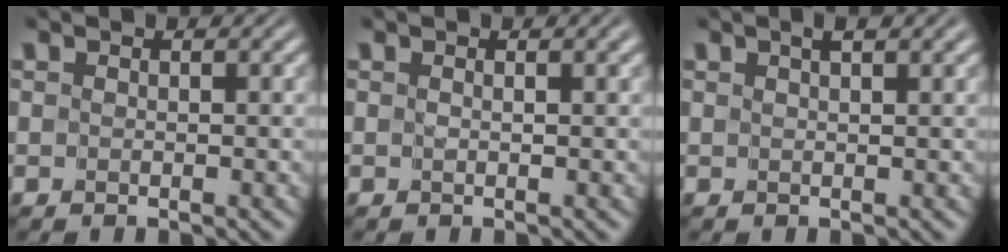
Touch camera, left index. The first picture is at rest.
{"total": 1.1, "force": [0.6, 0.2, 0.9], "torque": [-0.007, -0.011, 0.001]}
{"total": 1.8, "force": [1.2, 0.3, 1.3], "torque": [-0.007, -0.007, 0.014]}